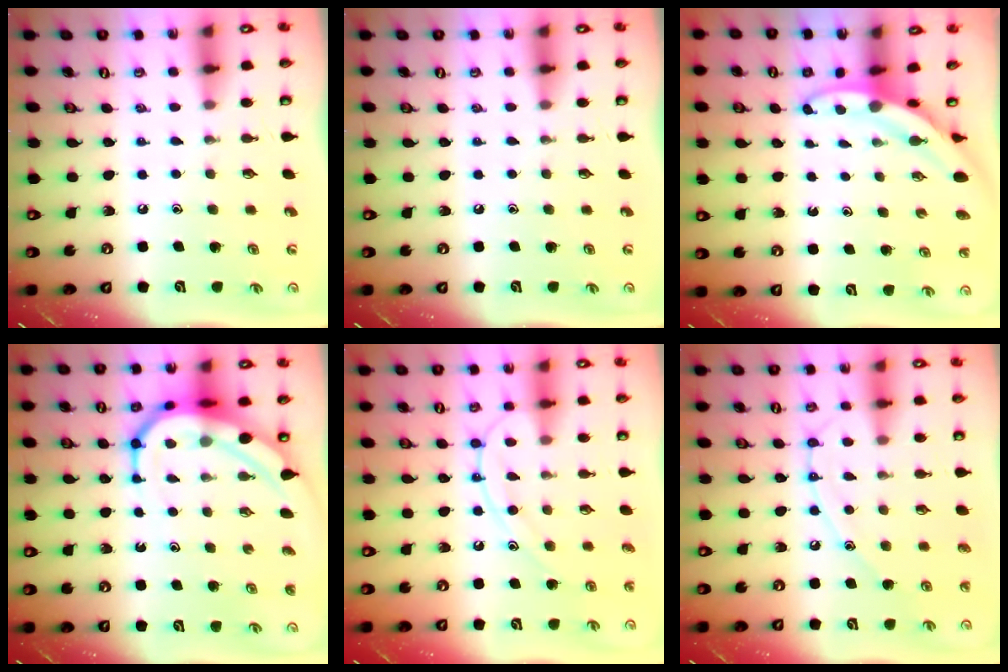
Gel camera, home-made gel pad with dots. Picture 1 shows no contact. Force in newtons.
{"total": 0.0}
{"total": 3.4, "press": 3.4, "slide": 0.2}
{"total": 10.3, "press": 10.2, "slide": 1.2}
{"total": 12.1, "press": 12.1, "slide": 0.7}
{"total": 10.4, "press": 10.4, "slide": 0.7}